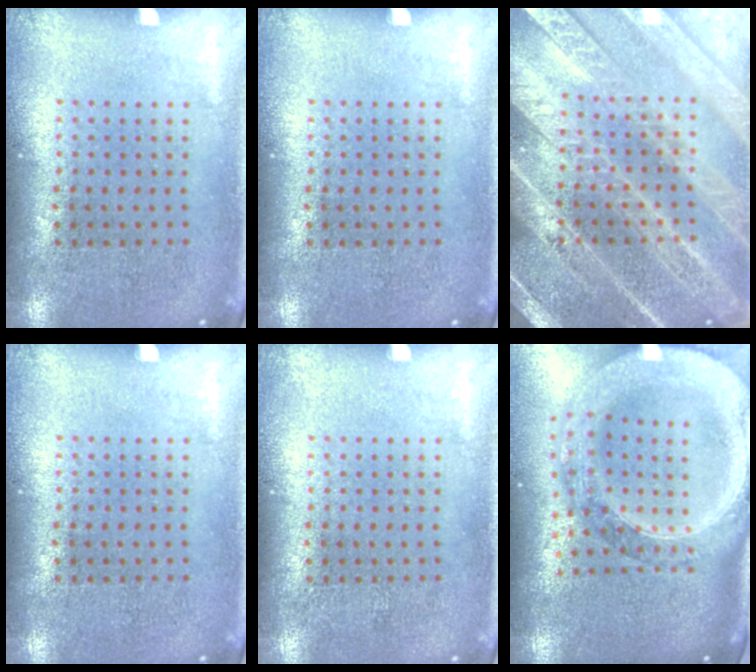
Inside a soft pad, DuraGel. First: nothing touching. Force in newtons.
{"total": 0.0}
{"total": 4.6, "press": 4.6, "slide": 0.5}
{"total": 0.0}
{"total": 0.0}
{"total": 3.4, "press": 2.8, "slide": 2.0}